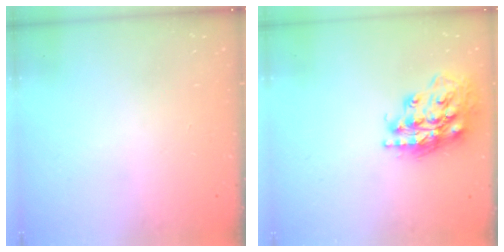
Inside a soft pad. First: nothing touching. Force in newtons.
{"total": 17.9, "press": 17.8, "slide": 1.9}